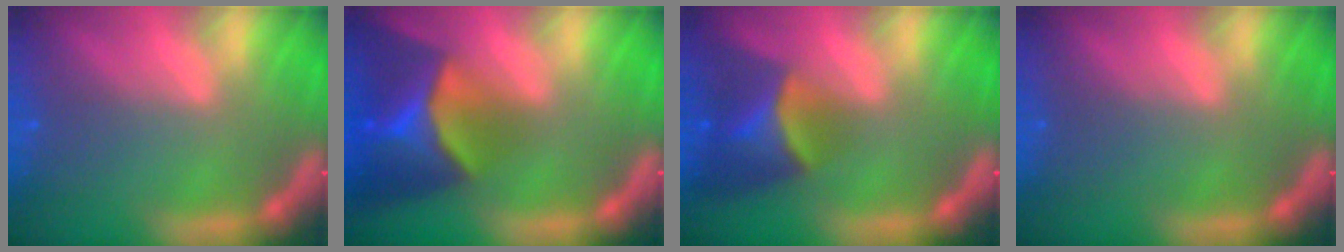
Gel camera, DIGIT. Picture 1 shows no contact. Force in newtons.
{"total": 9.9}
{"total": 6.0}
{"total": 0.0}